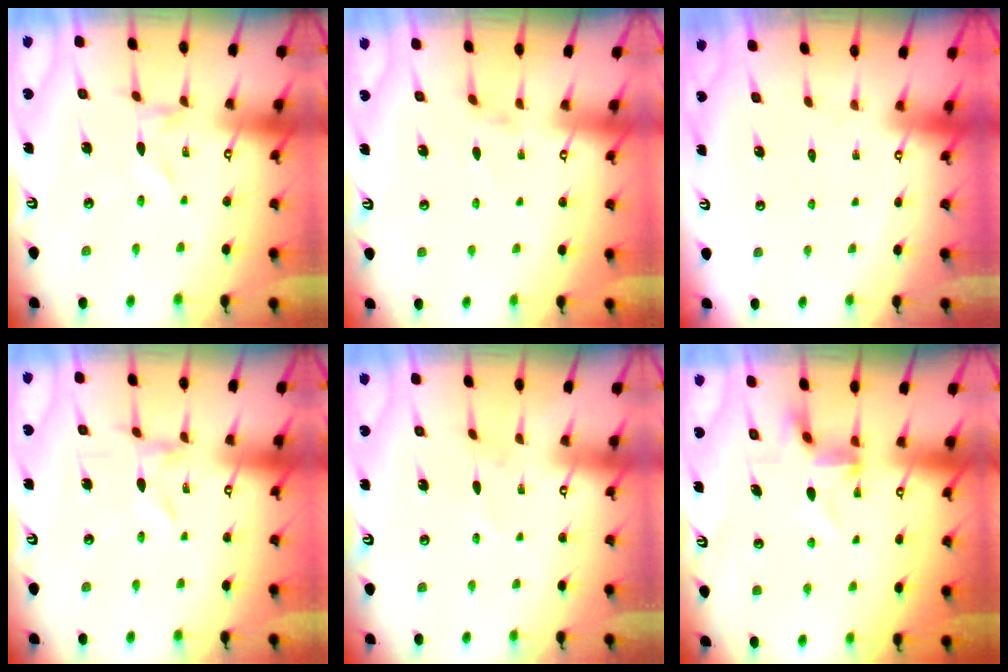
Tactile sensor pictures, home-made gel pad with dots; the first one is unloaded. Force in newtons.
{"total": 1.8, "press": 1.7, "slide": 0.5}
{"total": 1.6, "press": 1.6, "slide": 0.1}
{"total": 1.6, "press": 1.6, "slide": 0.3}
{"total": 0.9, "press": 0.9, "slide": 0.2}
{"total": 4.5, "press": 4.5, "slide": 0.1}